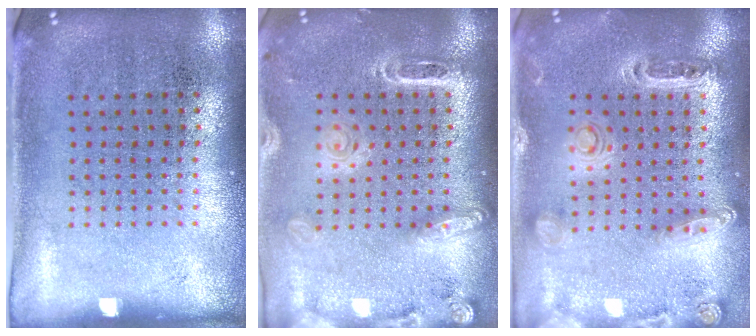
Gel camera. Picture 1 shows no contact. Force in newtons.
{"total": 2.1, "press": 1.9, "slide": 0.9}
{"total": 1.3, "press": 1.3, "slide": 0.4}